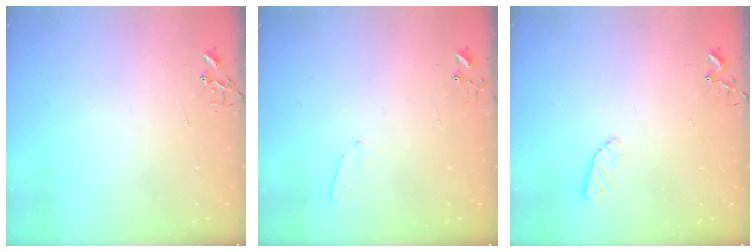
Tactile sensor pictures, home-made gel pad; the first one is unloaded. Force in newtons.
{"total": 3.9, "press": 3.9, "slide": 0.6}
{"total": 5.6, "press": 5.5, "slide": 1.0}